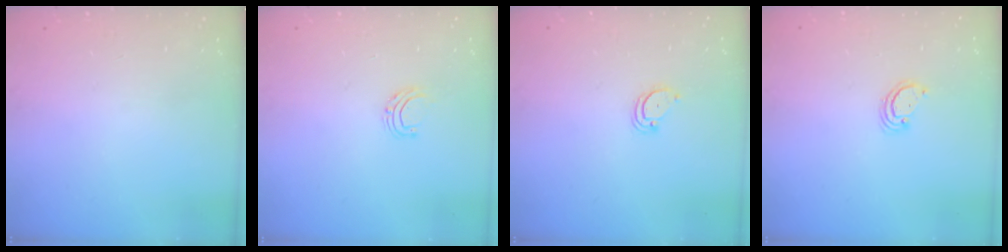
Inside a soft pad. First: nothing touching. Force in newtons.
{"total": 4.5, "press": 4.5, "slide": 0.4}
{"total": 3.0, "press": 3.0, "slide": 0.2}
{"total": 2.3, "press": 2.3, "slide": 0.2}